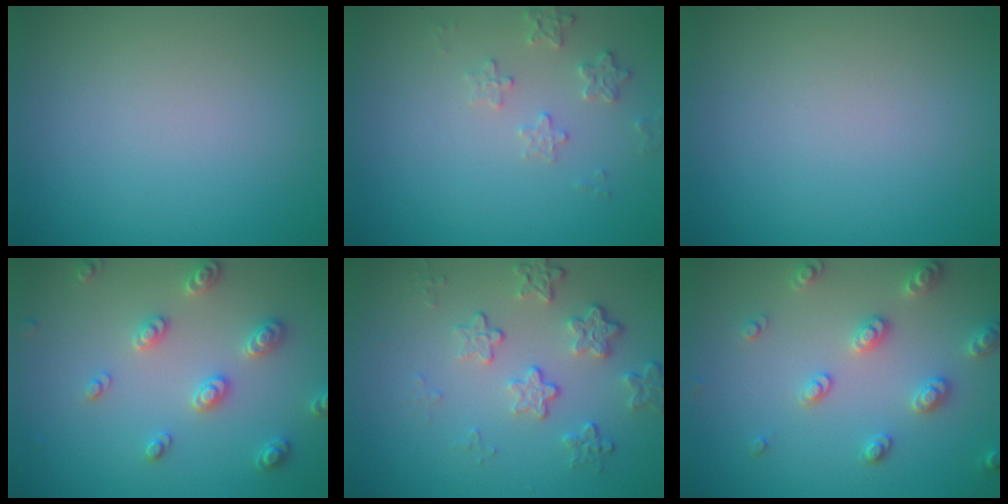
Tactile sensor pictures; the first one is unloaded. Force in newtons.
{"total": 1.9, "press": 1.8, "slide": 0.2}
{"total": 0.0}
{"total": 2.7, "press": 2.7, "slide": 0.4}
{"total": 4.1, "press": 2.9, "slide": 2.9}
{"total": 2.9, "press": 2.9, "slide": 0.5}